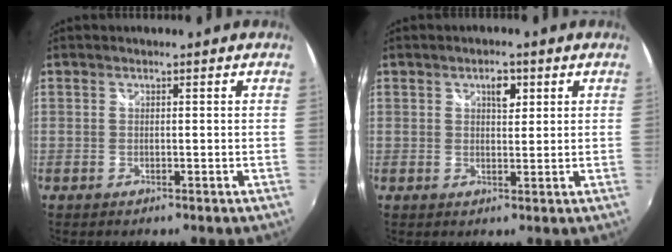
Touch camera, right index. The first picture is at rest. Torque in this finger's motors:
{"motor_torque": [0.37, 0.18, 0.02, 0.02]}